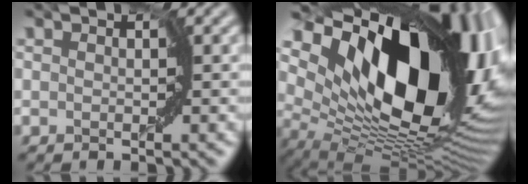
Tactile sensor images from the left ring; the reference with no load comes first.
{"total": 19.2, "force": [6.9, 10.3, 14.7], "torque": [-0.245, -0.005, 0.135]}